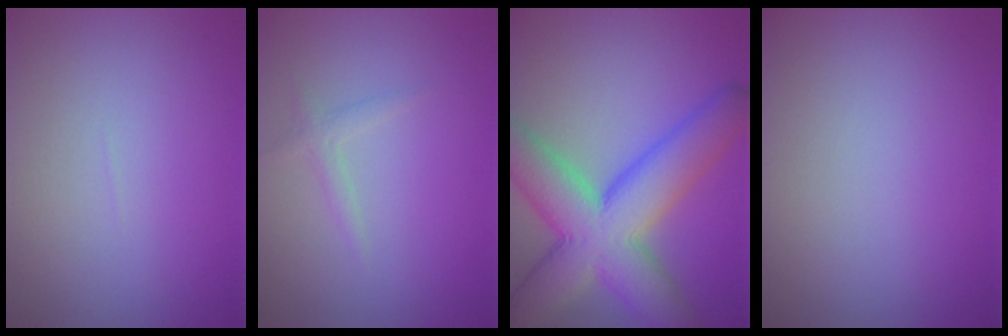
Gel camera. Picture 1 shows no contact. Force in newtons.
{"total": 1.2, "press": 1.2, "slide": 0.1}
{"total": 11.4, "press": 11.4, "slide": 0.5}
{"total": 0.0}